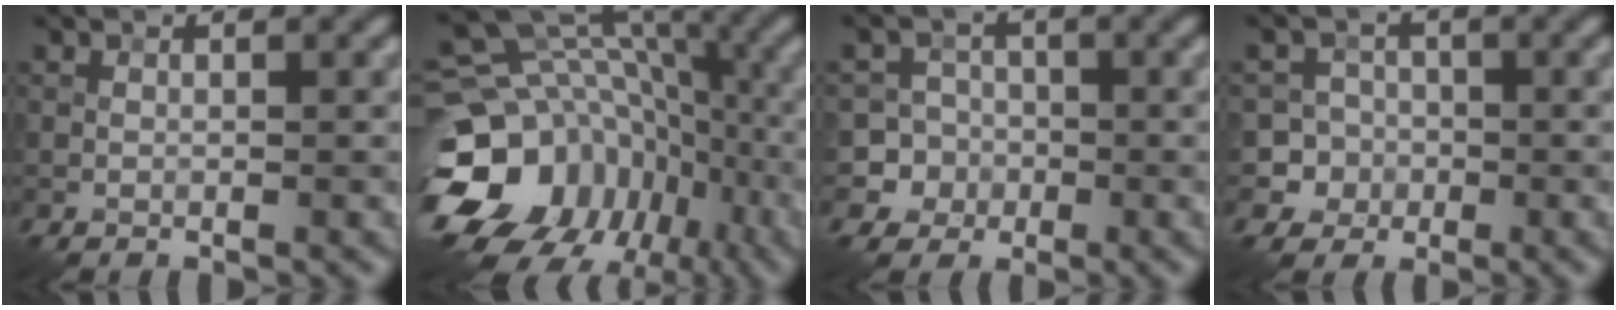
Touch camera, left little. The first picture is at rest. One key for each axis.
{"total": 17.6, "fx": -6.8, "fy": 13.9, "fz": 8.3, "tx": -0.186, "ty": 0.002, "tz": -0.096}
{"total": 5.6, "fx": -2.0, "fy": 5.3, "fz": 0.4, "tx": 0.013, "ty": 0.011, "tz": -0.055}
{"total": 4.9, "fx": -1.7, "fy": 4.6, "fz": 0.3, "tx": 0.018, "ty": 0.011, "tz": -0.047}